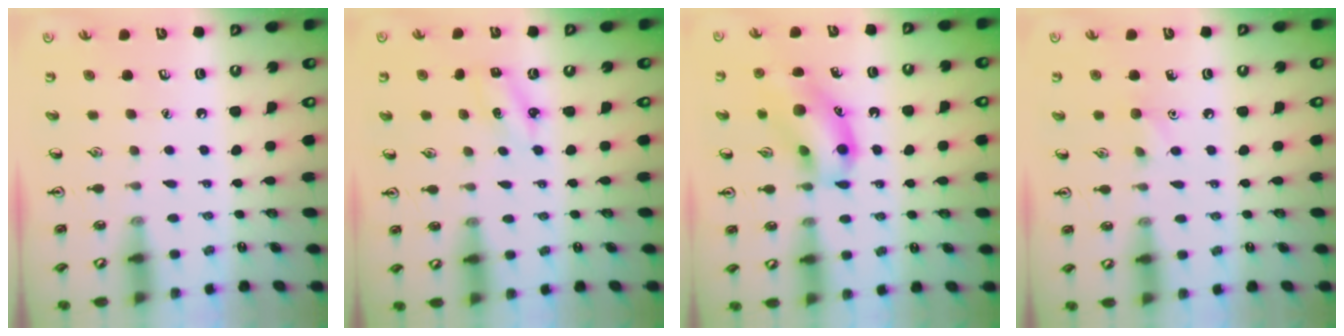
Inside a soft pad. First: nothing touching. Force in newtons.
{"total": 2.6, "press": 2.4, "slide": 0.8}
{"total": 13.7, "press": 13.6, "slide": 1.8}
{"total": 5.4, "press": 5.3, "slide": 1.1}